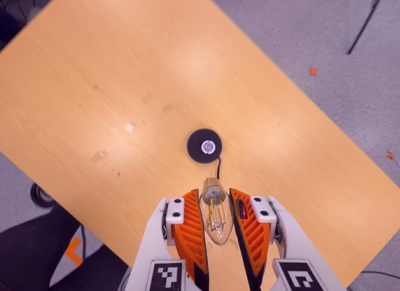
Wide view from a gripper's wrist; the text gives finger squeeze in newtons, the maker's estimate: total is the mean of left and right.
{"total": 12.1, "left": 12.4, "right": 11.8}